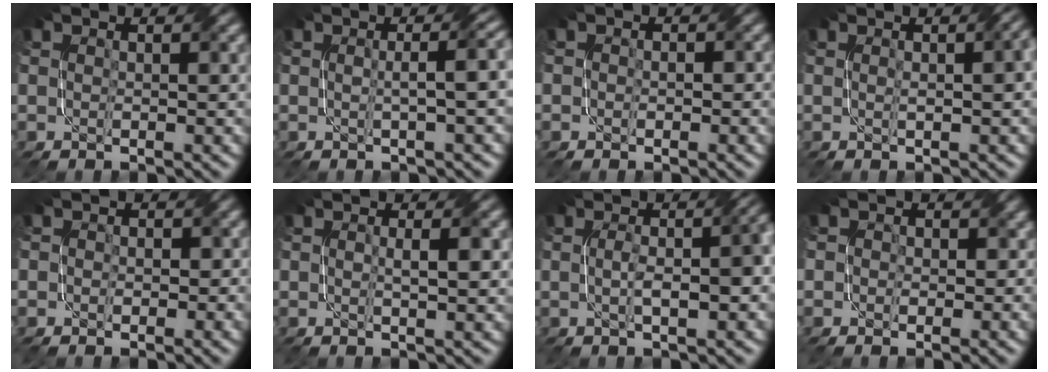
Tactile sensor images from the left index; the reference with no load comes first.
{"total": 3.7, "force": [0.1, 1.2, 3.5], "torque": [-0.030, 0.019, 0.002]}
{"total": 1.1, "force": [0.0, 0.9, 0.6], "torque": [-0.006, -0.004, -0.004]}
{"total": 2.8, "force": [0.3, 0.9, 2.6], "torque": [-0.019, 0.011, 0.000]}
{"total": 1.8, "force": [0.1, 1.6, 0.7], "torque": [0.002, 0.003, -0.012]}
{"total": 1.7, "force": [0.2, 0.3, 1.7], "torque": [-0.025, 0.002, 0.002]}
{"total": 4.5, "force": [-0.2, 1.2, 4.4], "torque": [-0.060, 0.007, -0.001]}
{"total": 2.4, "force": [0.4, 2.2, 0.9], "torque": [0.004, 0.006, -0.015]}